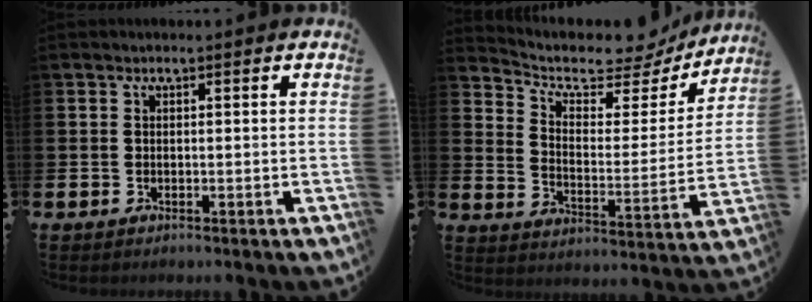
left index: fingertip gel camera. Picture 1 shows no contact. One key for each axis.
{"total": 6.5, "fx": 5.9, "fy": 2.4, "fz": 1.7, "tx": -0.057, "ty": -0.053, "tz": 0.093}